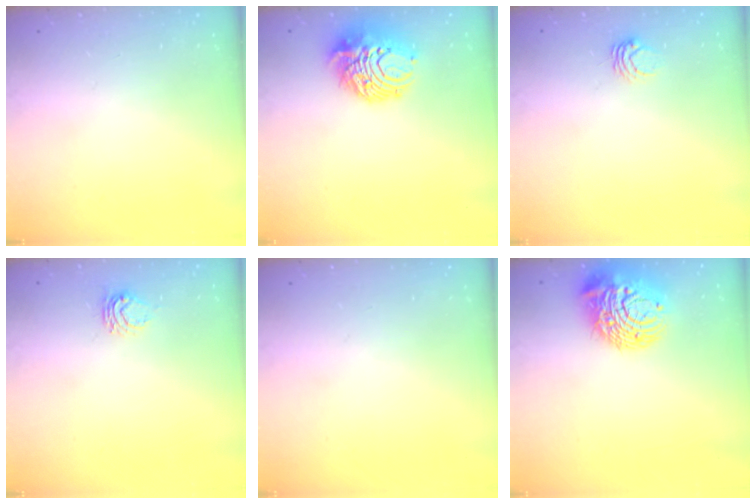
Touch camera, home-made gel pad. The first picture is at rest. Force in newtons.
{"total": 11.0, "press": 10.9, "slide": 0.9}
{"total": 4.9, "press": 4.9, "slide": 0.4}
{"total": 5.7, "press": 5.7, "slide": 0.6}
{"total": 0.0}
{"total": 14.8, "press": 14.7, "slide": 1.5}